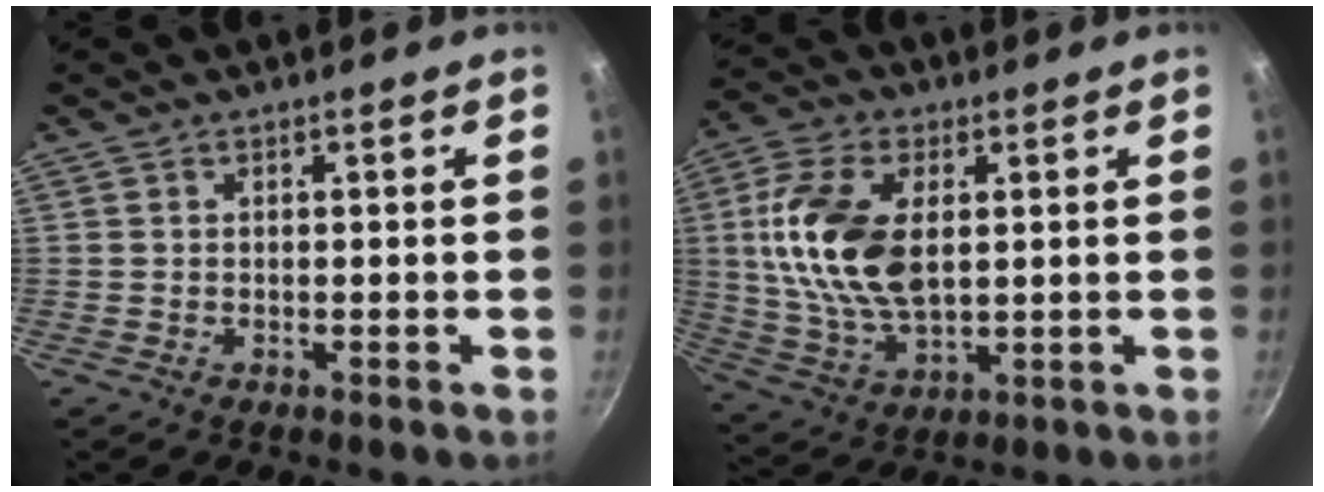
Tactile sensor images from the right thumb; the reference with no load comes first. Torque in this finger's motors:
{"motor_torque": [2.04, 2.18, 1.84, 0.24, 0.29]}